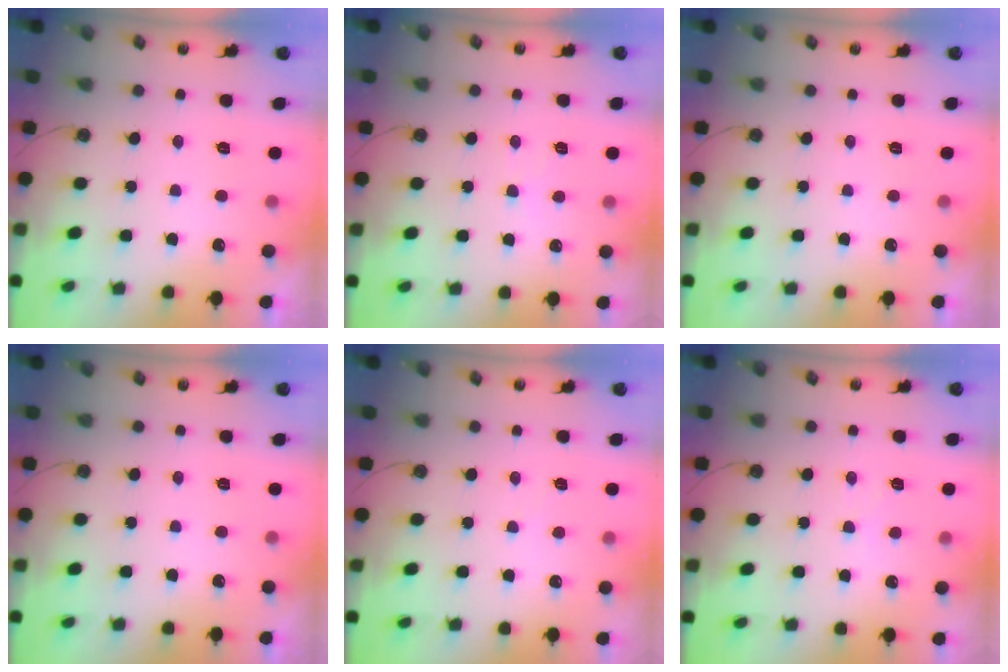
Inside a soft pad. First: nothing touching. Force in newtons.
{"total": 6.5, "press": 6.5, "slide": 1.0}
{"total": 0.0}
{"total": 0.0}
{"total": 2.5, "press": 2.4, "slide": 0.4}
{"total": 3.6, "press": 3.5, "slide": 0.5}